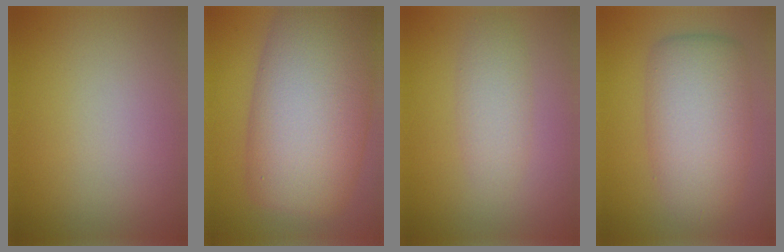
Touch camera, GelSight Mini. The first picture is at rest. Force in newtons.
{"total": 13.9, "press": 13.9, "slide": 0.4}
{"total": 2.5, "press": 2.5, "slide": 0.0}
{"total": 7.5, "press": 7.5, "slide": 0.3}